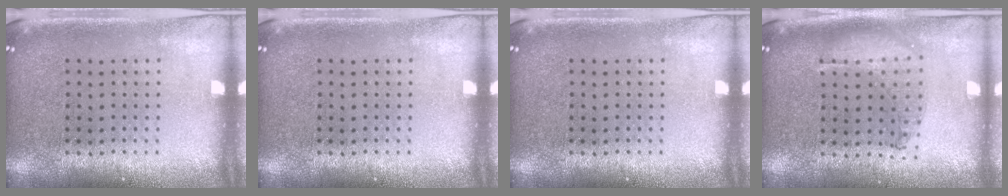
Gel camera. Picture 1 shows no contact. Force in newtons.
{"total": 0.0}
{"total": 0.0}
{"total": 1.0, "press": 0.9, "slide": 0.3}